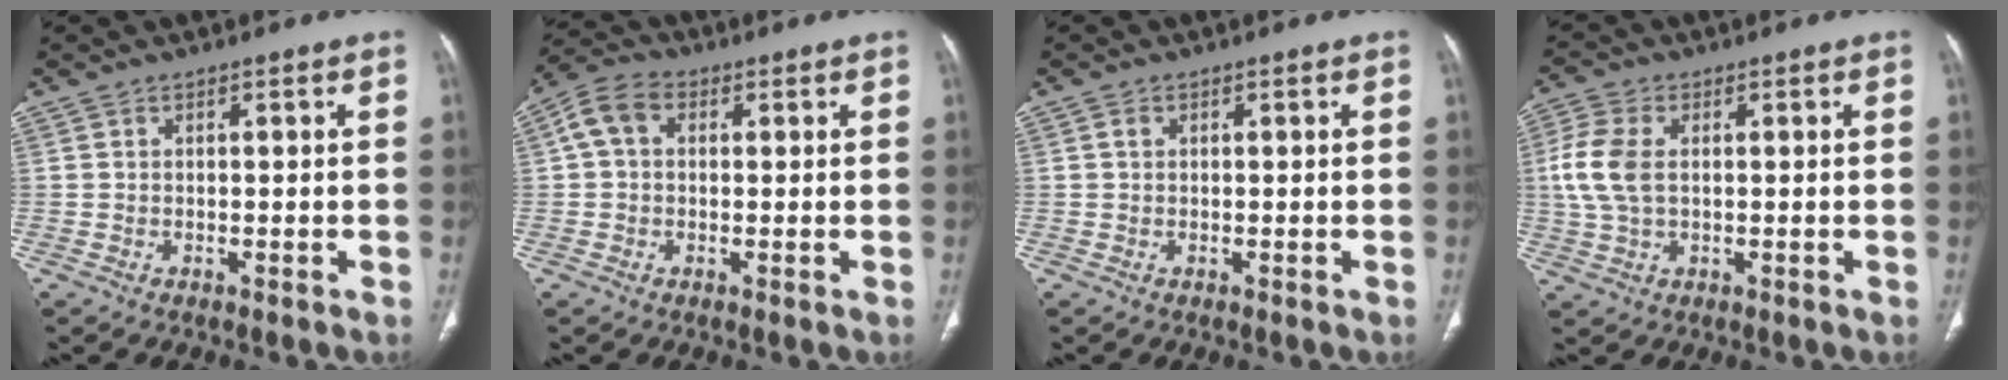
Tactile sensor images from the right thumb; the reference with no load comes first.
{"total": 6.2, "force": [1.2, 4.5, 4.0], "torque": [-0.076, 0.022, 0.015]}
{"total": 0.8, "force": [0.2, 0.6, 0.5], "torque": [-0.008, 0.002, 0.004]}
{"total": 7.7, "force": [0.7, 4.7, 6.1], "torque": [-0.151, 0.011, 0.014]}